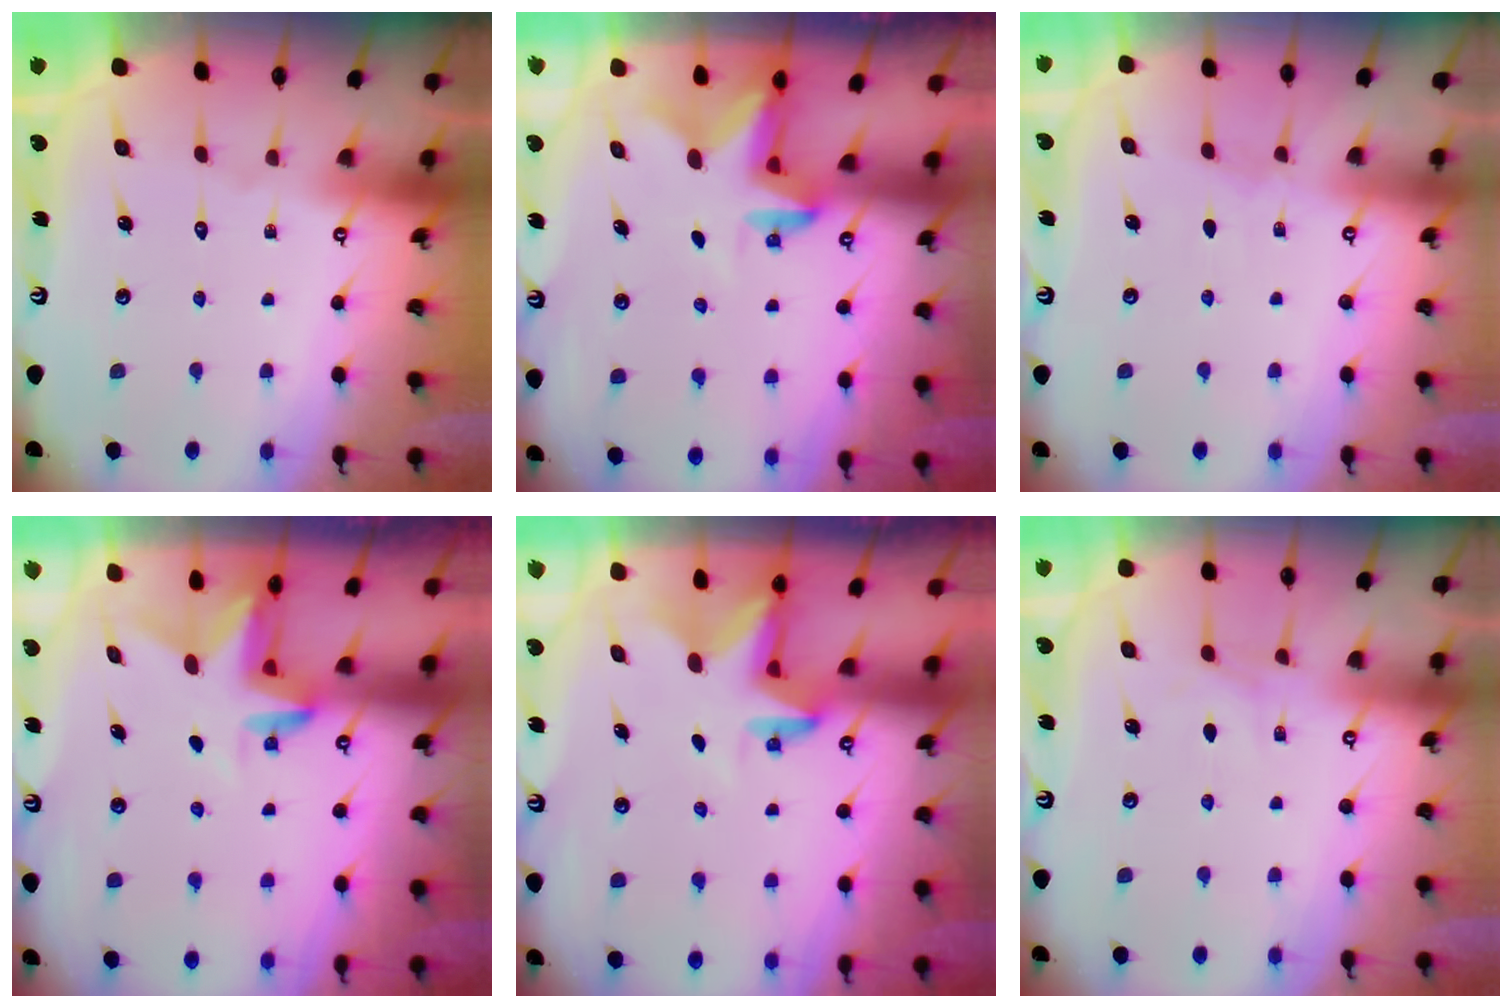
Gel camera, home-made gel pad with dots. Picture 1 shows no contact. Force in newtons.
{"total": 2.3, "press": 2.3, "slide": 0.4}
{"total": 2.0, "press": 2.0, "slide": 0.3}
{"total": 3.1, "press": 3.1, "slide": 0.2}
{"total": 2.8, "press": 2.8, "slide": 0.2}
{"total": 4.8, "press": 4.8, "slide": 0.4}